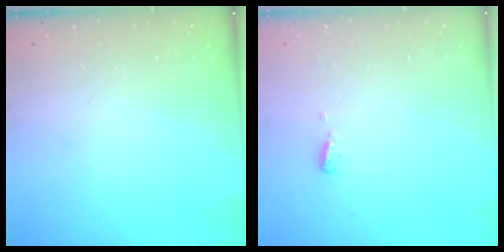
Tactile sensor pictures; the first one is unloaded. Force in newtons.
{"total": 4.1, "press": 4.1, "slide": 0.4}